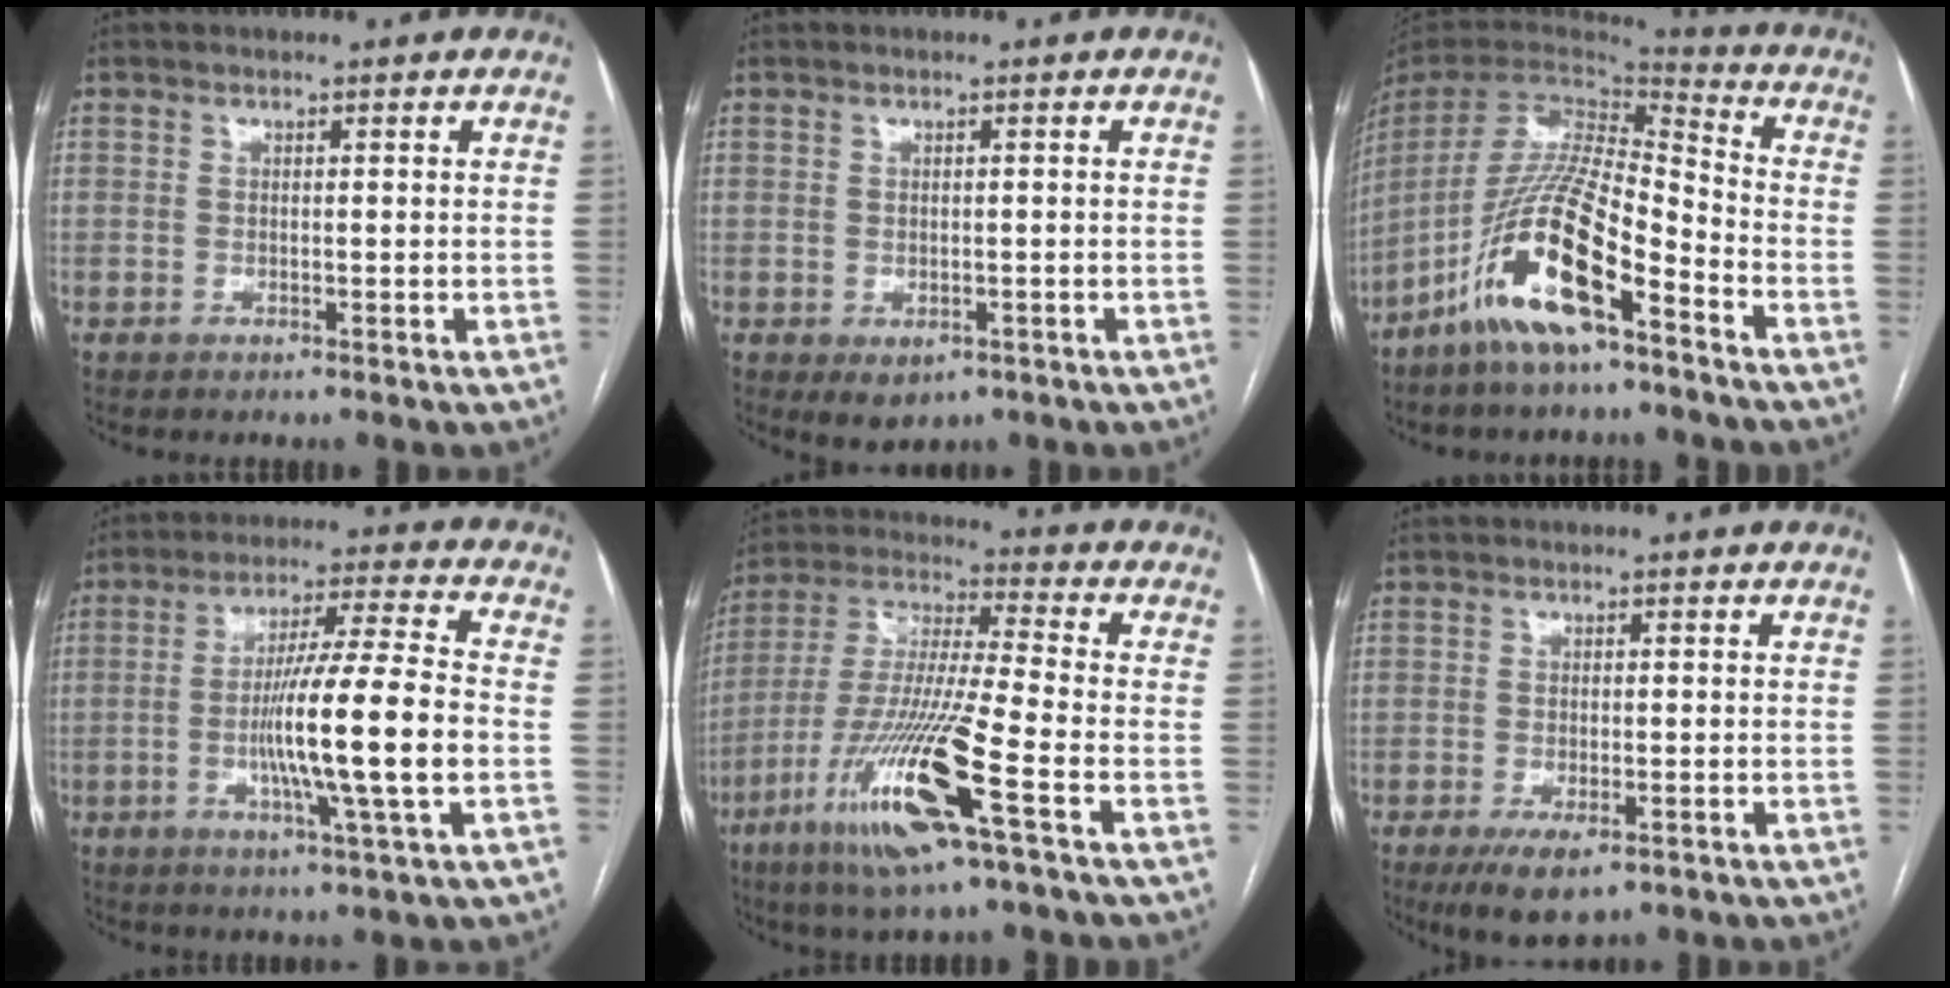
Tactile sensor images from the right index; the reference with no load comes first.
{"total": 2.8, "force": [-1.2, 1.8, 1.7], "torque": [-0.020, -0.003, -0.002]}
{"total": 16.7, "force": [-9.4, 3.2, 13.4], "torque": [-0.284, -0.020, -0.178]}
{"total": 14.2, "force": [-2.6, -0.8, 14.0], "torque": [-0.247, -0.005, -0.052]}
{"total": 17.5, "force": [-8.1, 0.2, 15.5], "torque": [-0.333, -0.034, -0.158]}
{"total": 5.6, "force": [-3.2, 1.9, 4.2], "torque": [-0.072, -0.012, -0.046]}